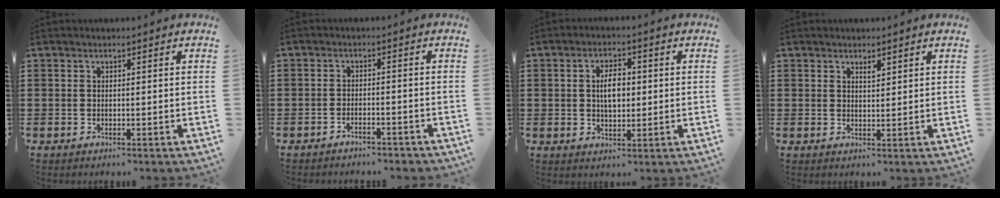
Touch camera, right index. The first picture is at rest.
{"total": 2.1, "force": [-2.1, 0.2, 0.2], "torque": [-0.010, 0.000, -0.044]}
{"total": 4.5, "force": [0.2, 2.2, 4.0], "torque": [-0.071, 0.005, 0.000]}
{"total": 1.3, "force": [1.0, 0.5, 0.7], "torque": [-0.014, 0.002, 0.018]}